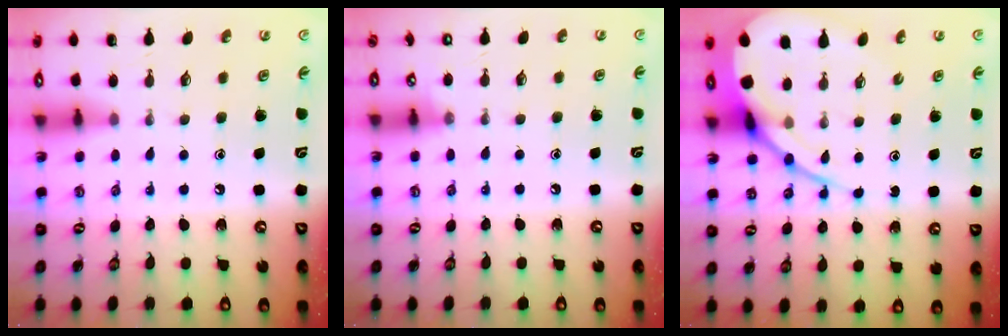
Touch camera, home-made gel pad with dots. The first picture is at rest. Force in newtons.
{"total": 2.9, "press": 2.9, "slide": 0.4}
{"total": 11.3, "press": 11.3, "slide": 1.0}